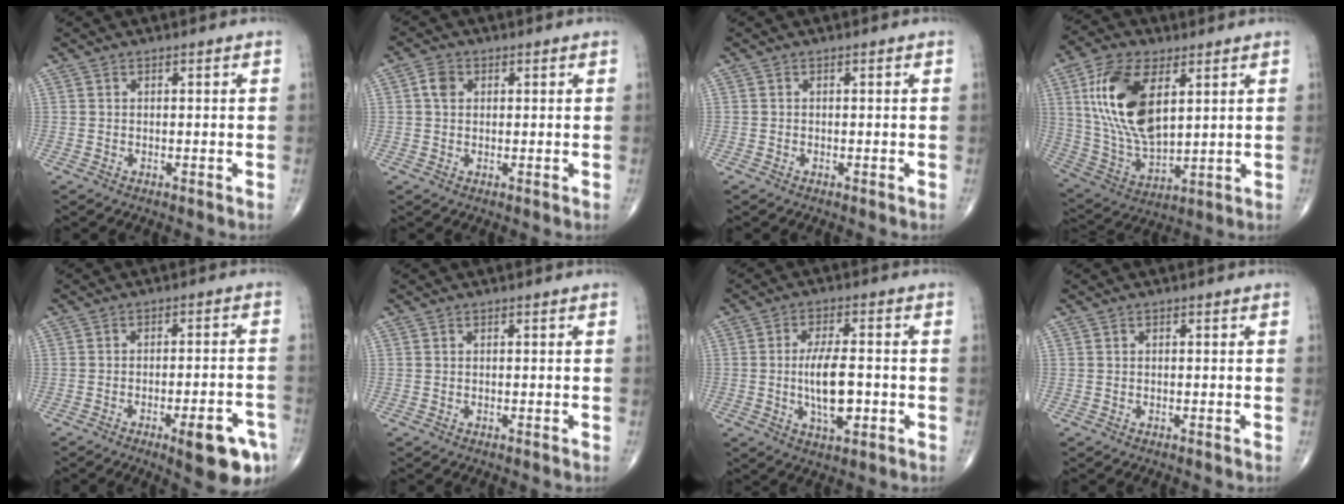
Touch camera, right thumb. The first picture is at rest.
{"total": 2.8, "force": [0.7, 2.2, 1.6], "torque": [-0.027, 0.004, 0.009]}
{"total": 0.0}
{"total": 18.2, "force": [5.6, 9.2, 14.6], "torque": [-0.281, -0.018, 0.111]}
{"total": 11.0, "force": [-5.6, 2.8, 9.1], "torque": [-0.107, 0.024, -0.067]}
{"total": 0.0}
{"total": 9.3, "force": [-1.2, 3.7, 8.4], "torque": [-0.150, 0.001, -0.020]}
{"total": 0.0}